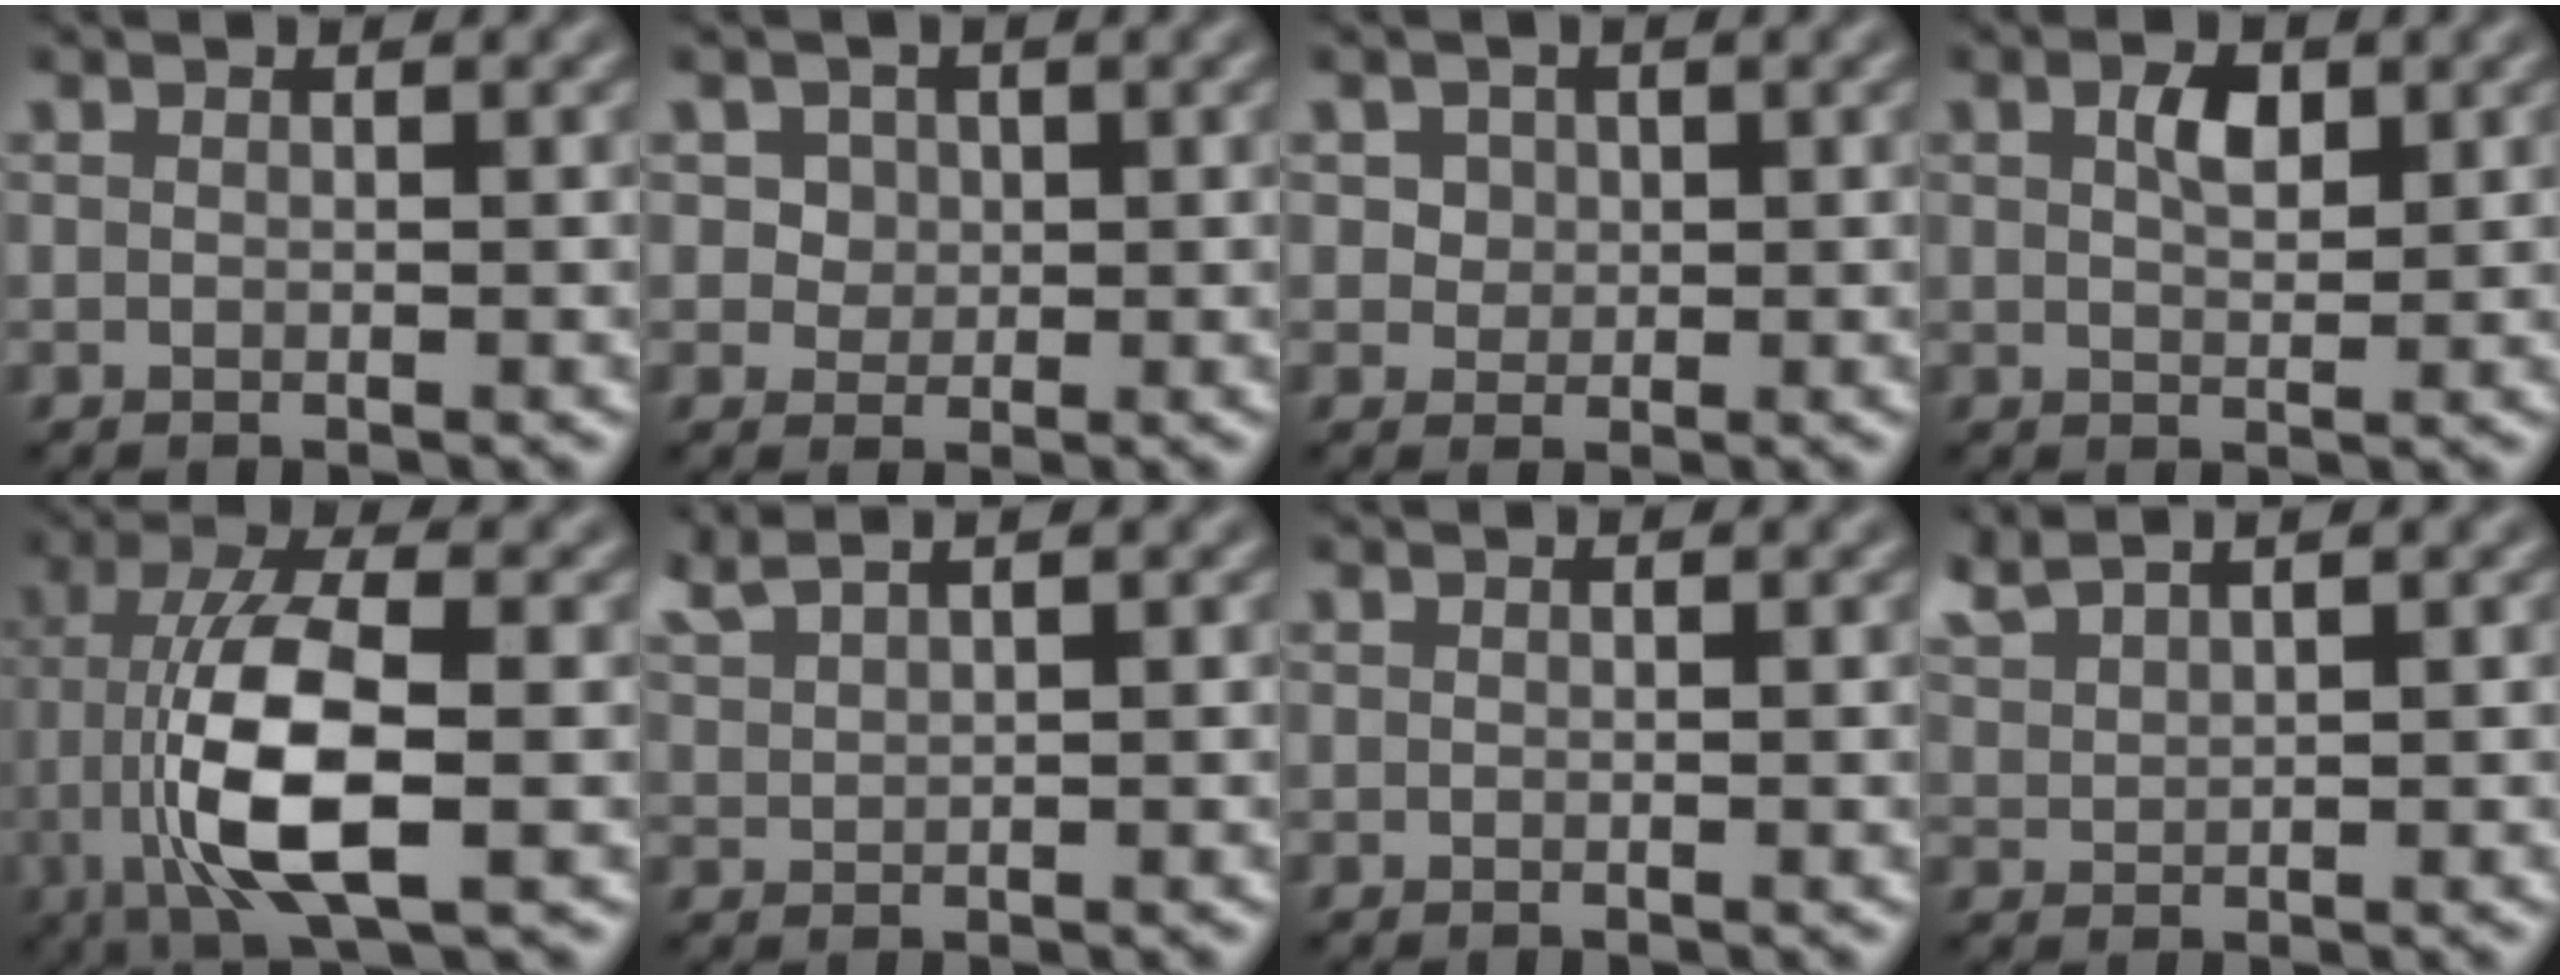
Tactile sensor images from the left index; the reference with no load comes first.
{"total": 3.5, "force": [1.7, 2.8, 1.5], "torque": [-0.036, 0.006, 0.026]}
{"total": 2.9, "force": [1.4, 2.2, 1.2], "torque": [-0.030, 0.004, 0.024]}
{"total": 2.3, "force": [0.9, 1.2, 1.7], "torque": [-0.033, 0.004, 0.016]}
{"total": 8.9, "force": [-2.1, 2.7, 8.2], "torque": [-0.162, 0.009, -0.042]}
{"total": 2.8, "force": [2.5, 0.5, 1.2], "torque": [-0.024, 0.013, 0.051]}
{"total": 0.0}
{"total": 2.7, "force": [2.5, 0.3, 1.0], "torque": [-0.022, 0.012, 0.056]}